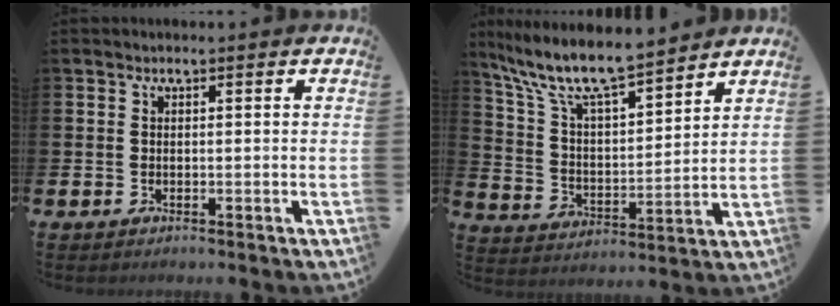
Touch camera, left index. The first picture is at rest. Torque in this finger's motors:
{"motor_torque": [0.45, -0.47, 1.05, 0.21]}